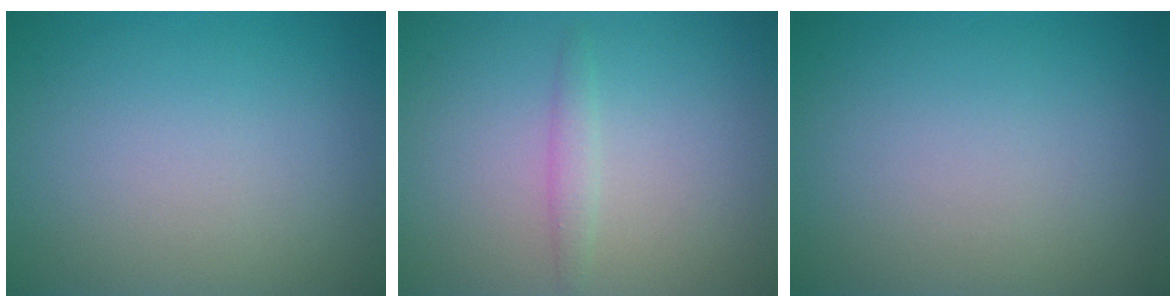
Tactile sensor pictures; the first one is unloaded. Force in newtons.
{"total": 1.2, "press": 1.2, "slide": 0.1}
{"total": 0.0}